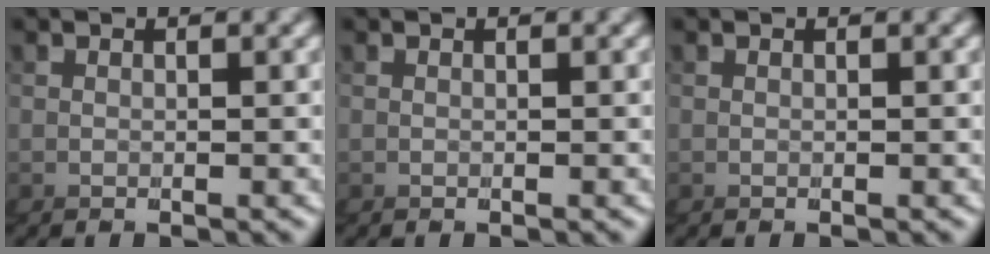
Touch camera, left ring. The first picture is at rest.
{"total": 0.0}
{"total": 0.0}